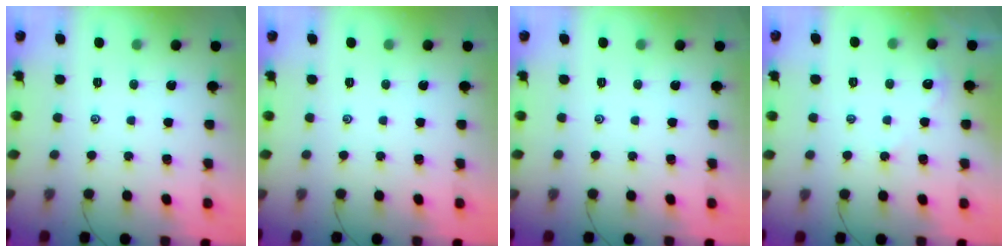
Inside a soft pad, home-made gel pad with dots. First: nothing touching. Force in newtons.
{"total": 0.0}
{"total": 0.0}
{"total": 2.3, "press": 2.3, "slide": 0.2}